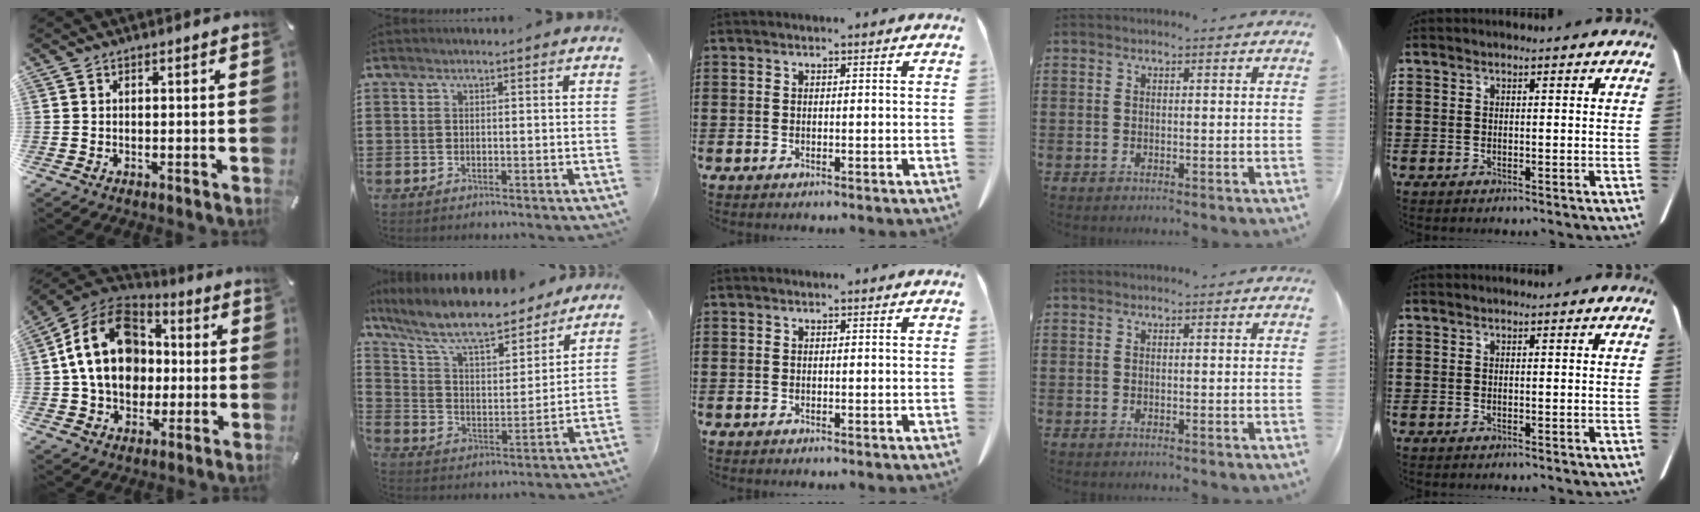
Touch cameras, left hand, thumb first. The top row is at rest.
{"thumb": {"total": 18.3, "force": [0.8, 14.9, 10.6], "torque": [-0.210, 0.015, 0.015]}, "index": {"total": 10.2, "force": [8.9, 1.7, 4.7], "torque": [-0.129, -0.053, 0.154]}}